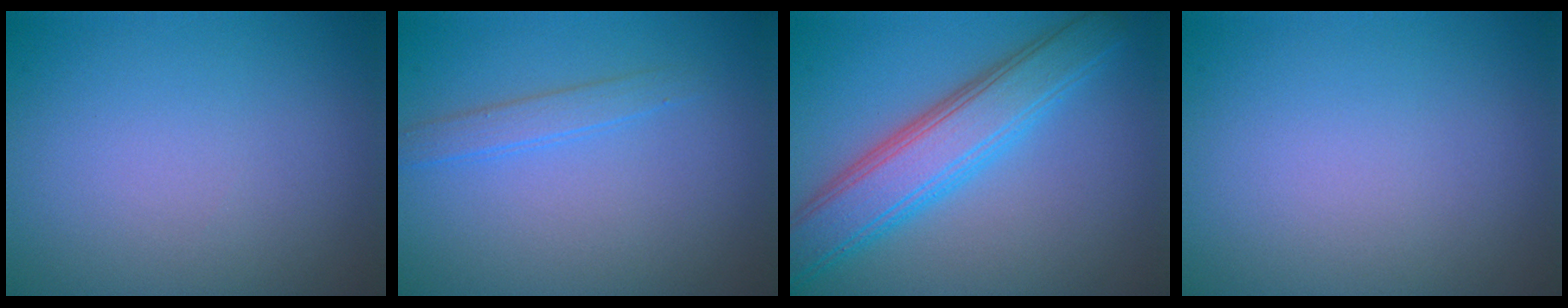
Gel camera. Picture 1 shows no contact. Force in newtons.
{"total": 1.6, "press": 1.6, "slide": 0.1}
{"total": 6.3, "press": 6.3, "slide": 0.4}
{"total": 0.0}